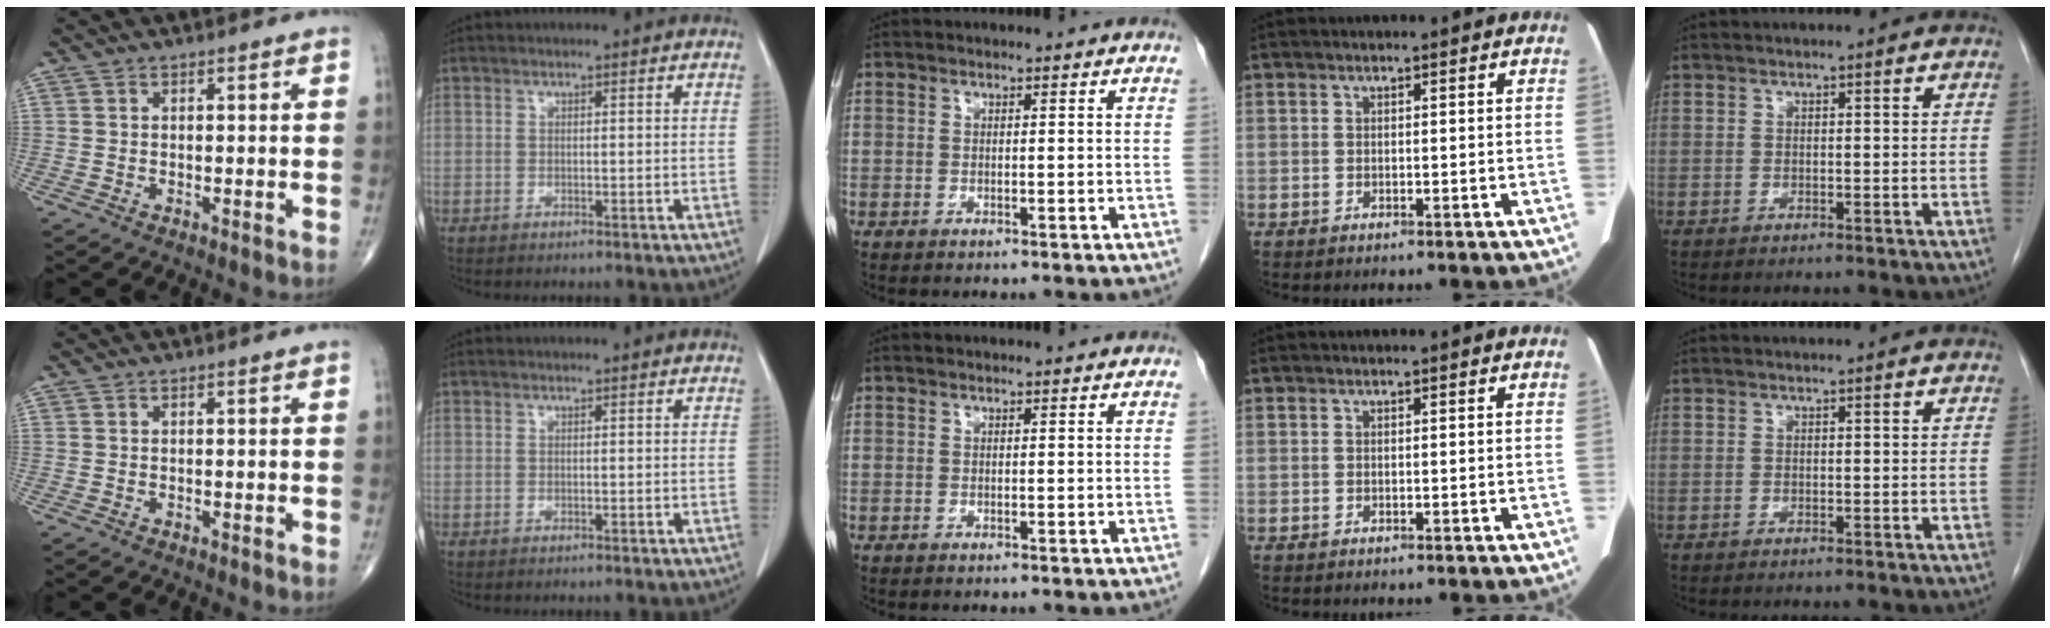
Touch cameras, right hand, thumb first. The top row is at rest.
{}